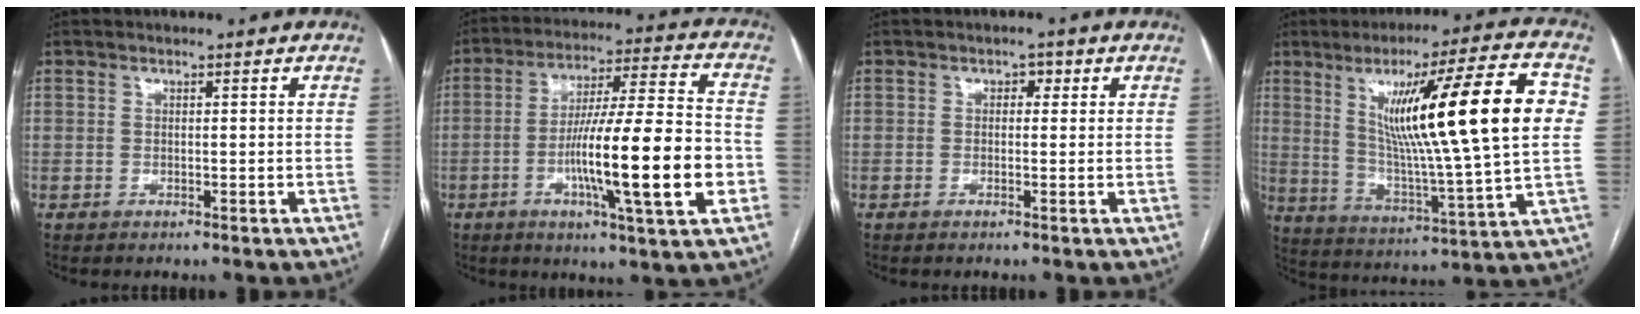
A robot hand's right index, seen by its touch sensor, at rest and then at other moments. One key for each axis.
{"total": 18.7, "fx": -4.5, "fy": 0.8, "fz": 18.1, "tx": -0.290, "ty": -0.003, "tz": -0.073}
{"total": 1.5, "fx": 0.4, "fy": 0.9, "fz": 1.2, "tx": -0.018, "ty": 0.012, "tz": 0.002}
{"total": 23.0, "fx": 5.4, "fy": 0.5, "fz": 22.4, "tx": -0.351, "ty": 0.001, "tz": 0.073}